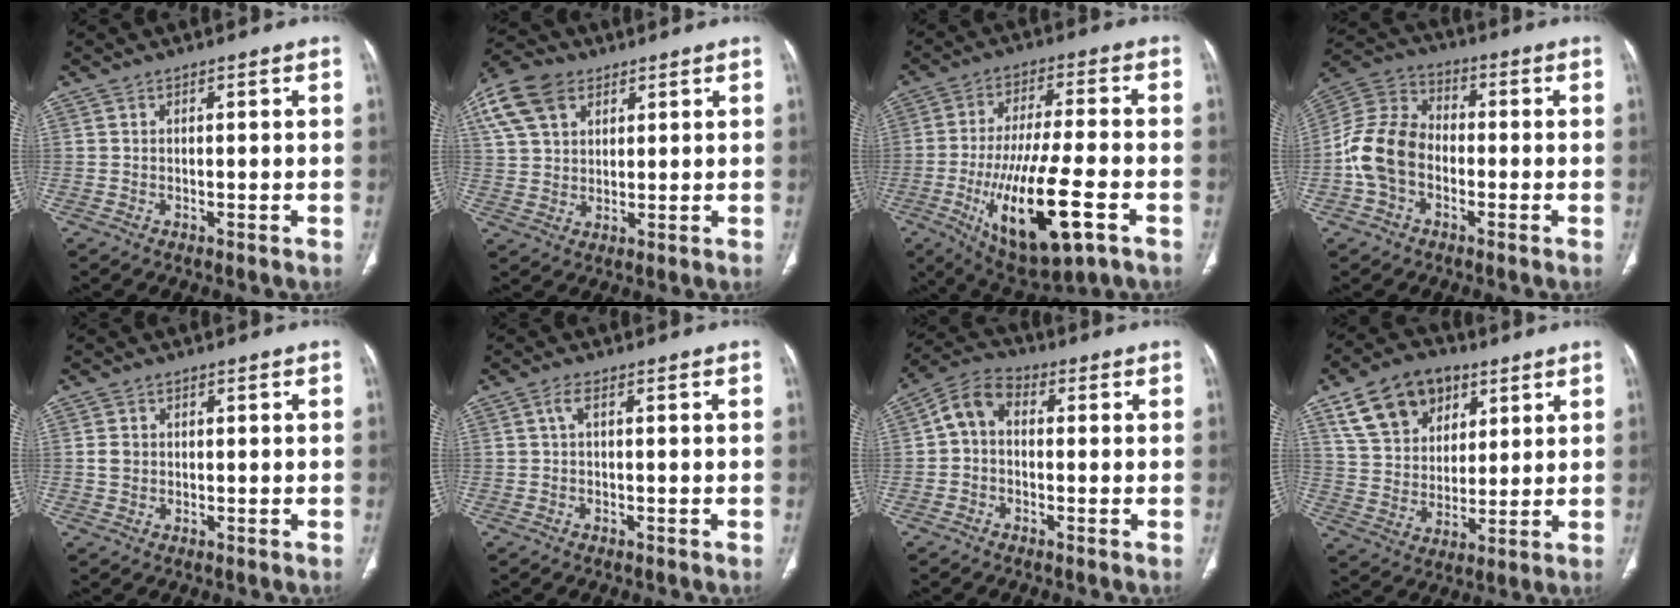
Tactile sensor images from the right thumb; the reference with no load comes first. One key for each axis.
{"total": 14.3, "fx": 6.8, "fy": 9.6, "fz": 8.0, "tx": -0.166, "ty": 0.010, "tz": 0.129}
{"total": 19.5, "fx": -6.8, "fy": 6.1, "fz": 17.3, "tx": -0.319, "ty": 0.011, "tz": -0.099}
{"total": 11.8, "fx": -2.7, "fy": 8.6, "fz": 7.6, "tx": -0.146, "ty": 0.038, "tz": -0.063}
{"total": 1.9, "fx": 0.1, "fy": 1.6, "fz": 0.9, "tx": -0.014, "ty": 0.004, "tz": 0.003}
{"total": 1.4, "fx": 0.1, "fy": 0.5, "fz": 1.3, "tx": -0.027, "ty": 0.007, "tz": -0.001}
{"total": 6.4, "fx": 0.0, "fy": 4.5, "fz": 4.5, "tx": -0.073, "ty": 0.022, "tz": -0.016}
{"total": 15.2, "fx": 7.7, "fy": 10.6, "fz": 7.6, "tx": -0.106, "ty": -0.015, "tz": 0.141}